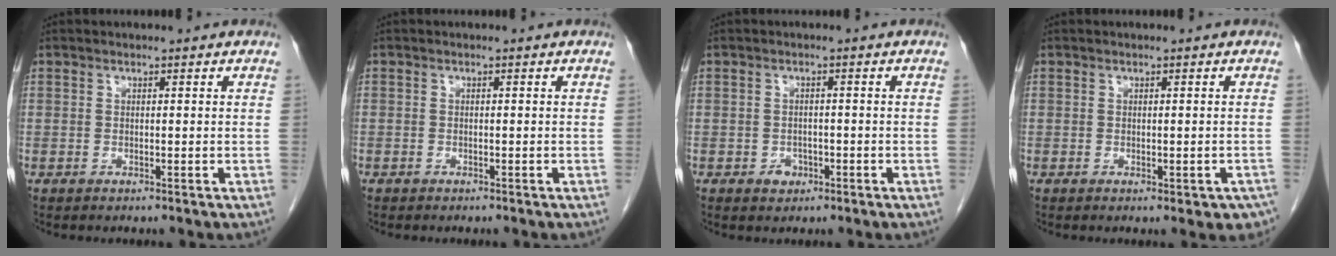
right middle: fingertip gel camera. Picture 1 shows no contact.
{"total": 0.8, "force": [-0.7, 0.5, 0.2], "torque": [-0.011, 0.002, -0.009]}
{"total": 2.0, "force": [-1.0, 1.6, 0.7], "torque": [-0.007, 0.006, -0.010]}
{"total": 3.4, "force": [-2.1, 1.6, 2.1], "torque": [-0.007, 0.000, -0.024]}